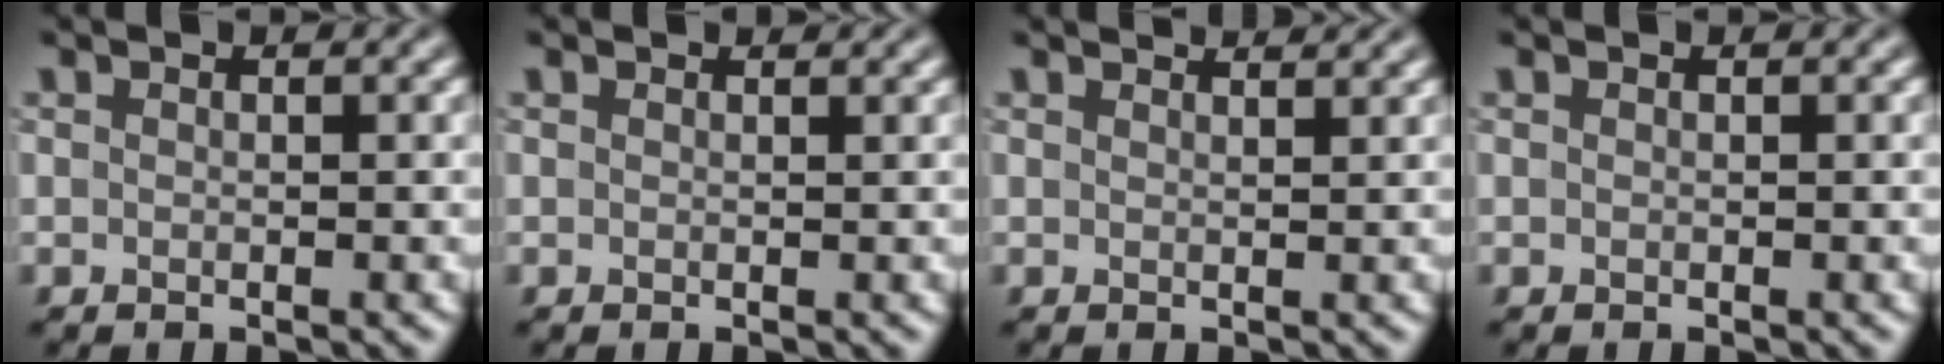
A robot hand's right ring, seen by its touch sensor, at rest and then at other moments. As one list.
[{"total": 0.5, "force": [0.5, 0.0, 0.1], "torque": [-0.001, -0.002, 0.008]}, {"total": 2.3, "force": [2.2, 0.4, 0.7], "torque": [-0.003, 0.005, 0.016]}, {"total": 0.0}]